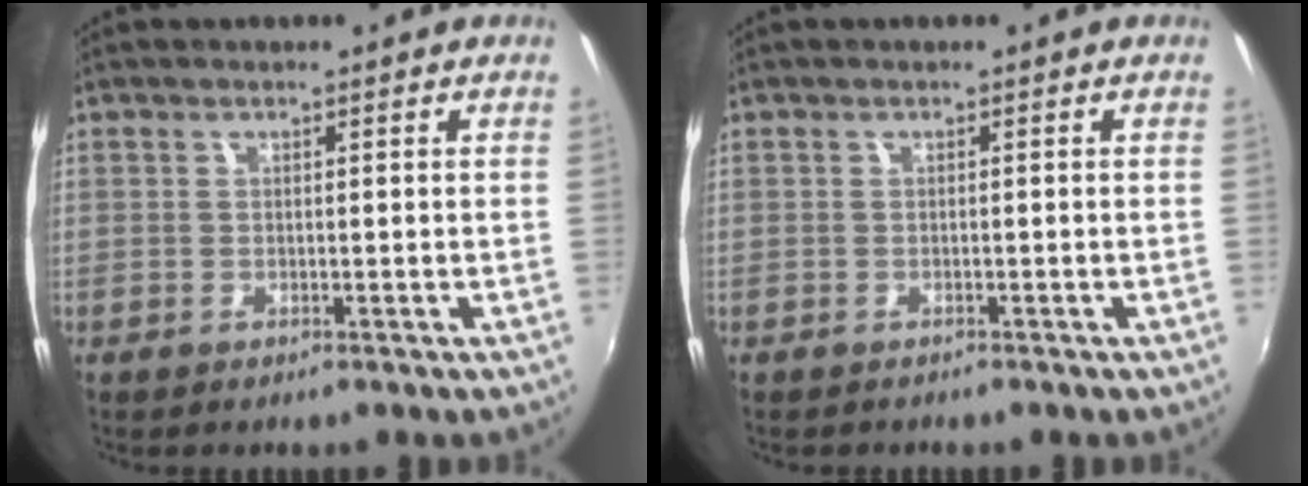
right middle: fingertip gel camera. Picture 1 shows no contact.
{"total": 0.5, "force": [-0.5, 0.2, -0.1], "torque": [-0.002, -0.001, -0.008]}